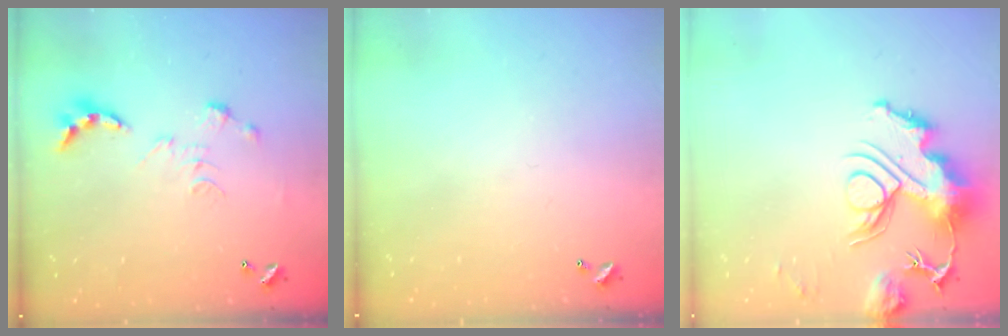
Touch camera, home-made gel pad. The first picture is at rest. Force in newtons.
{"total": 0.0}
{"total": 13.9, "press": 13.8, "slide": 1.5}